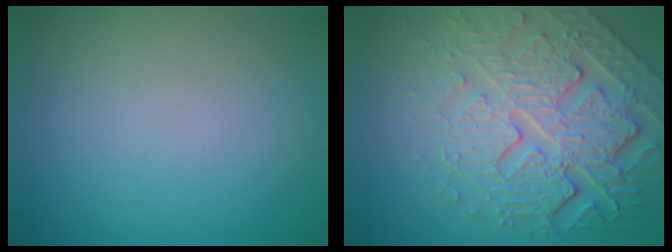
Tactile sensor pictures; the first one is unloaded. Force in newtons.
{"total": 8.6, "press": 5.9, "slide": 6.2}